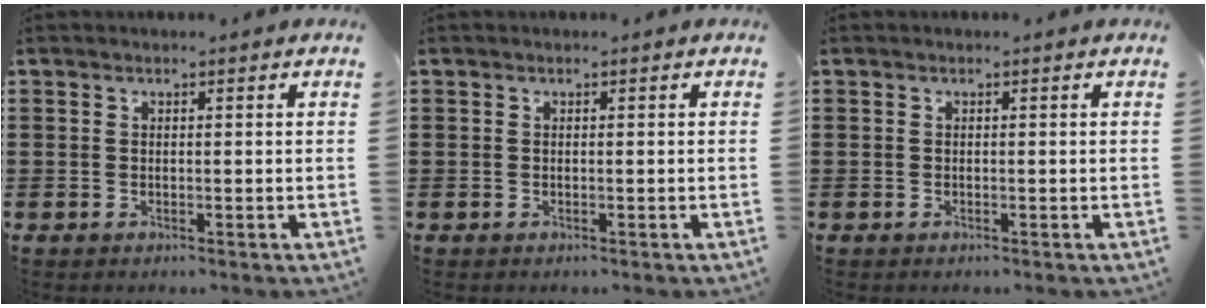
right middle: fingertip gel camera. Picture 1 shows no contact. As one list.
[{"total": 0.0}, {"total": 0.0}]